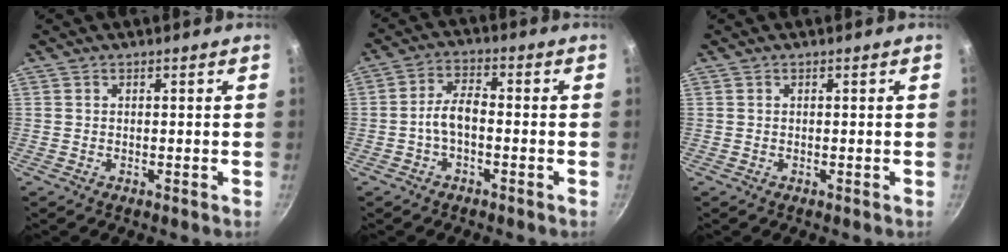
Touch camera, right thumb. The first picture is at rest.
{"total": 5.2, "force": [-1.6, 2.6, 4.3], "torque": [-0.080, 0.029, -0.036]}
{"total": 0.0}